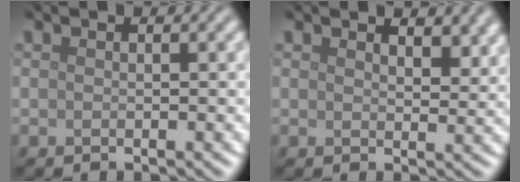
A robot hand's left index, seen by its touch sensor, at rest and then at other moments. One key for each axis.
{"total": 2.8, "fx": 2.2, "fy": 1.0, "fz": 1.4, "tx": -0.024, "ty": 0.000, "tz": 0.036}